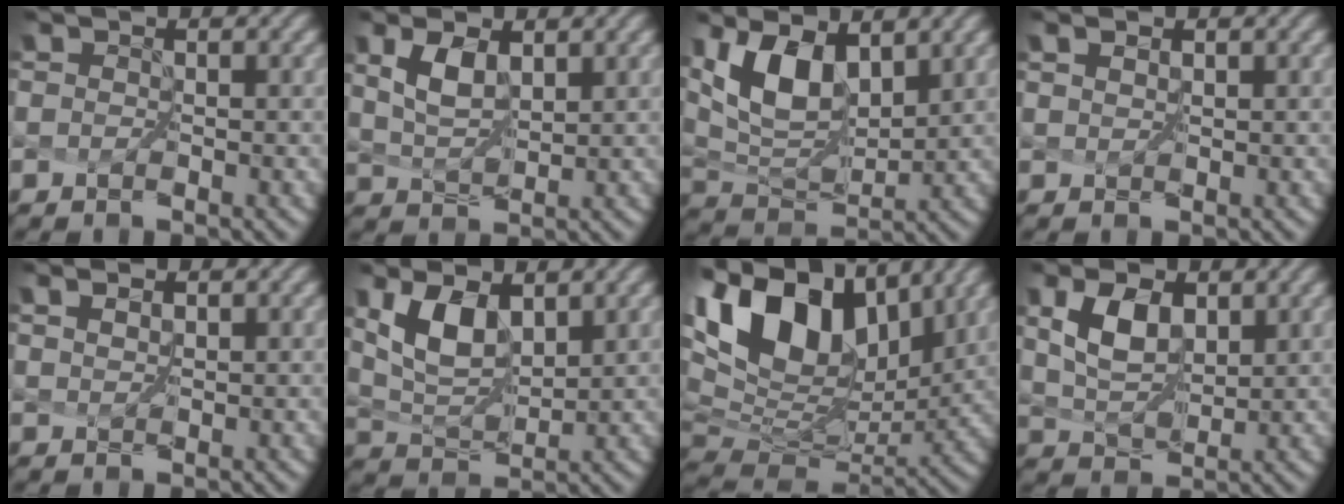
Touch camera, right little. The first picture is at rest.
{"total": 1.8, "force": [1.1, 0.4, 1.4], "torque": [-0.033, -0.005, 0.037]}
{"total": 5.9, "force": [3.2, 2.4, 4.3], "torque": [-0.088, -0.008, 0.071]}
{"total": 0.6, "force": [0.4, 0.1, 0.3], "torque": [-0.013, -0.002, 0.019]}
{"total": 0.8, "force": [0.7, 0.1, 0.4], "torque": [-0.013, -0.002, 0.026]}
{"total": 3.5, "force": [1.9, 1.3, 2.6], "torque": [-0.056, -0.013, 0.046]}
{"total": 15.0, "force": [6.7, 8.6, 10.3], "torque": [-0.217, 0.033, 0.131]}
{"total": 2.9, "force": [1.2, 1.3, 2.3], "torque": [-0.049, -0.008, 0.036]}